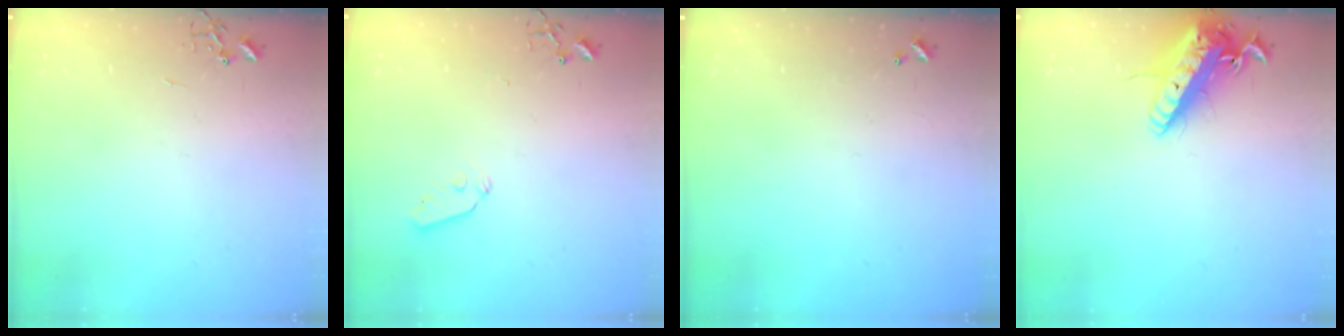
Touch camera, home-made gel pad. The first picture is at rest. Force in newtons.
{"total": 3.3, "press": 3.3, "slide": 0.4}
{"total": 0.0}
{"total": 17.4, "press": 17.0, "slide": 3.4}